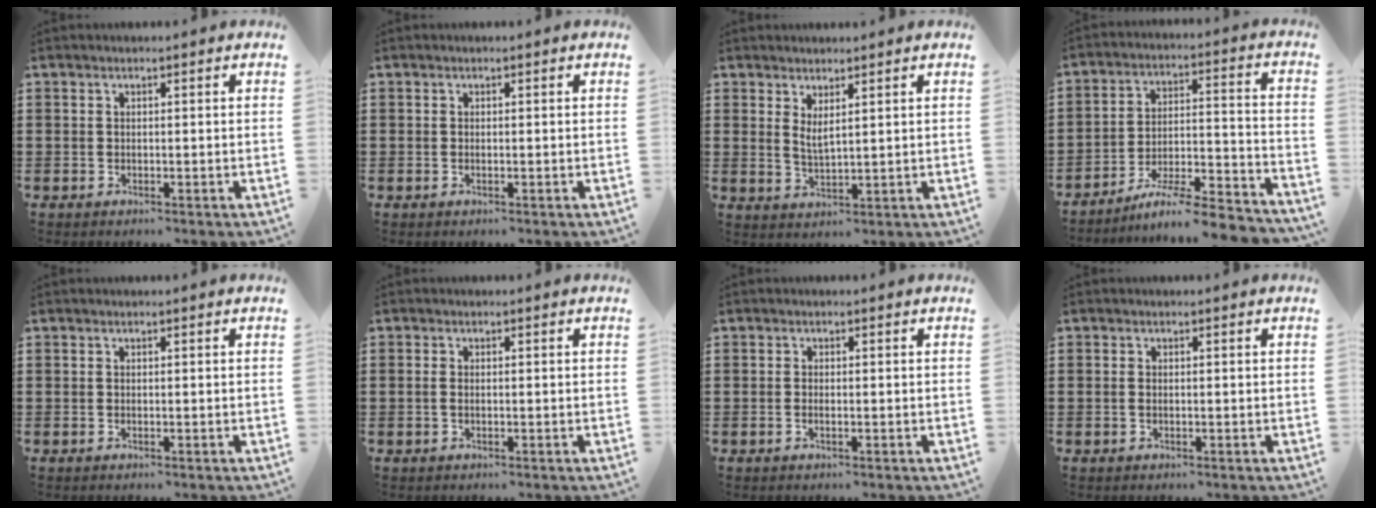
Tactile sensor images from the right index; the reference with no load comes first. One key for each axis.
{"total": 0.0}
{"total": 2.4, "fx": 1.7, "fy": 0.5, "fz": 1.7, "tx": -0.037, "ty": 0.002, "tz": 0.030}
{"total": 7.8, "fx": -6.9, "fy": -0.1, "fz": 3.7, "tx": -0.057, "ty": -0.006, "tz": -0.136}
{"total": 0.0}
{"total": 1.1, "fx": -0.2, "fy": 0.4, "fz": 1.0, "tx": -0.029, "ty": -0.003, "tz": -0.006}
{"total": 0.6, "fx": -0.3, "fy": 0.0, "fz": 0.6, "tx": -0.011, "ty": -0.004, "tz": -0.005}
{"total": 0.7, "fx": -0.1, "fy": 0.2, "fz": 0.7, "tx": -0.016, "ty": -0.002, "tz": -0.001}